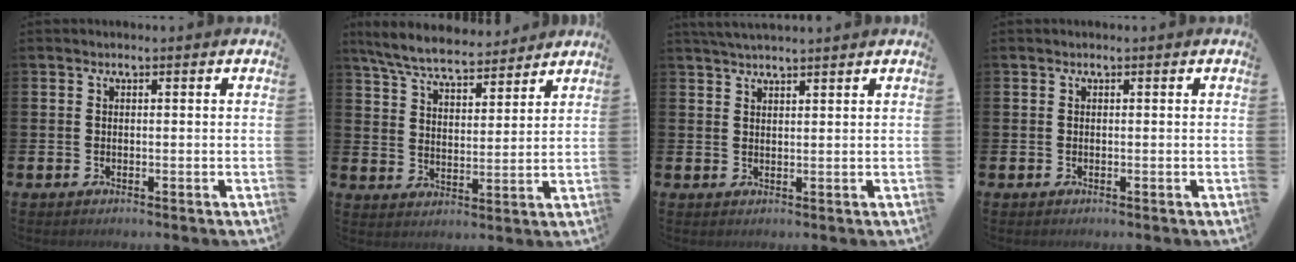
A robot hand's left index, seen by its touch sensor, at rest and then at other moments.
{"total": 7.3, "force": [6.8, 1.3, 2.3], "torque": [-0.074, -0.031, 0.123]}
{"total": 2.6, "force": [2.6, 0.0, 0.6], "torque": [-0.011, -0.008, 0.046]}
{"total": 0.0}